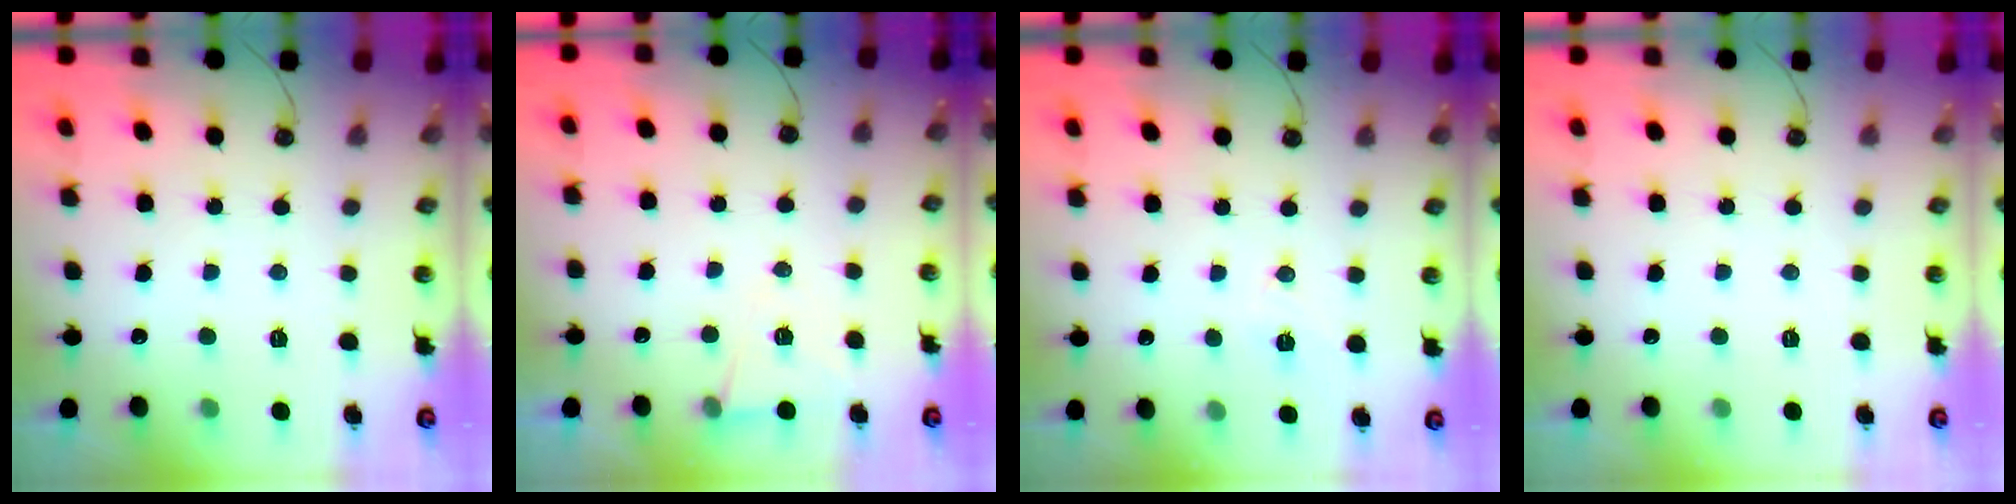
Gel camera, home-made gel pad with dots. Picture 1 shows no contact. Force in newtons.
{"total": 6.9, "press": 5.2, "slide": 4.6}
{"total": 6.8, "press": 5.1, "slide": 4.5}
{"total": 0.0}